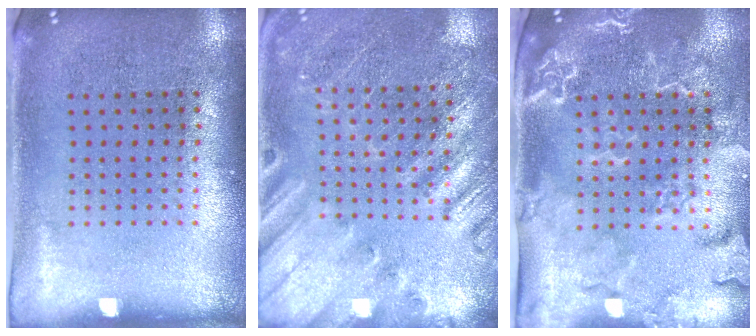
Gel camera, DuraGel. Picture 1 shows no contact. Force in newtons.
{"total": 2.4, "press": 2.4, "slide": 0.5}
{"total": 2.8, "press": 2.5, "slide": 1.3}